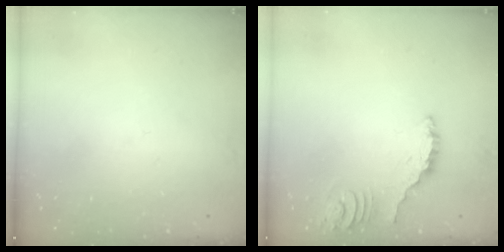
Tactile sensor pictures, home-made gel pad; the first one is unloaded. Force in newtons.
{"total": 3.4, "press": 3.4, "slide": 0.1}